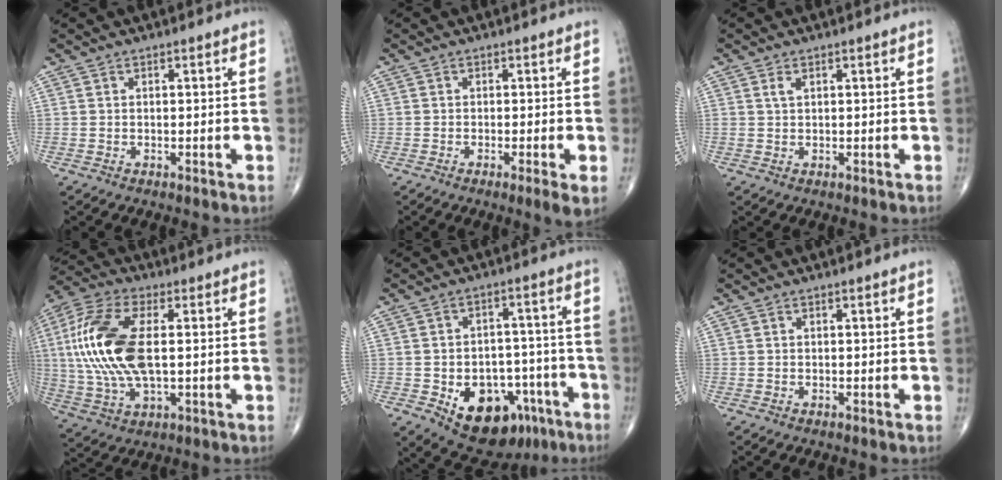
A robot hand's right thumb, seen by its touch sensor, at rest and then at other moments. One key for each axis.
{"total": 3.0, "fx": -0.9, "fy": 0.2, "fz": 2.9, "tx": -0.055, "ty": -0.011, "tz": -0.018}
{"total": 1.4, "fx": 0.6, "fy": 0.7, "fz": 1.0, "tx": -0.023, "ty": 0.004, "tz": 0.016}
{"total": 18.6, "fx": 1.6, "fy": 8.7, "fz": 16.3, "tx": -0.362, "ty": 0.006, "tz": 0.027}
{"total": 15.9, "fx": -7.3, "fy": 10.5, "fz": 9.5, "tx": -0.100, "ty": 0.043, "tz": -0.093}
{"total": 0.0}